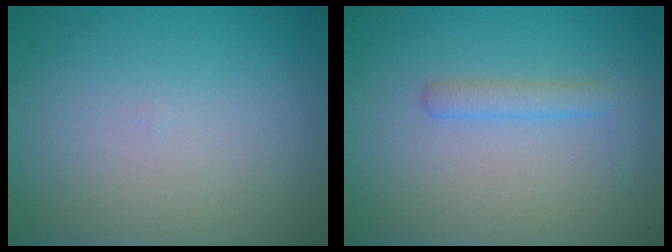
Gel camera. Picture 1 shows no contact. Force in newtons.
{"total": 1.9, "press": 1.9, "slide": 0.2}